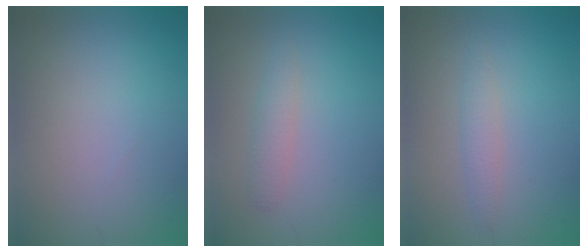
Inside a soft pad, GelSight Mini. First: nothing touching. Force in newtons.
{"total": 1.6, "press": 1.6, "slide": 0.0}
{"total": 1.5, "press": 1.4, "slide": 0.1}